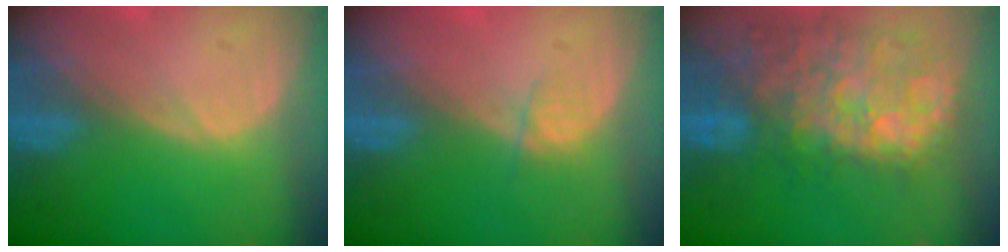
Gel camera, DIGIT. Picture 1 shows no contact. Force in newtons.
{"total": 1.4, "press": 1.3, "slide": 0.6}
{"total": 13.2, "press": 11.6, "slide": 6.2}